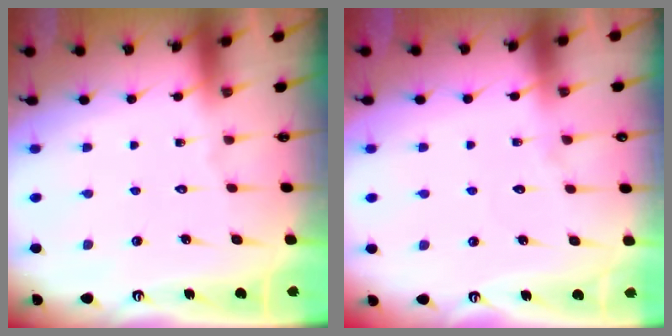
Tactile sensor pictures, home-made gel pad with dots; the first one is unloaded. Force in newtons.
{"total": 4.4, "press": 4.4, "slide": 0.4}